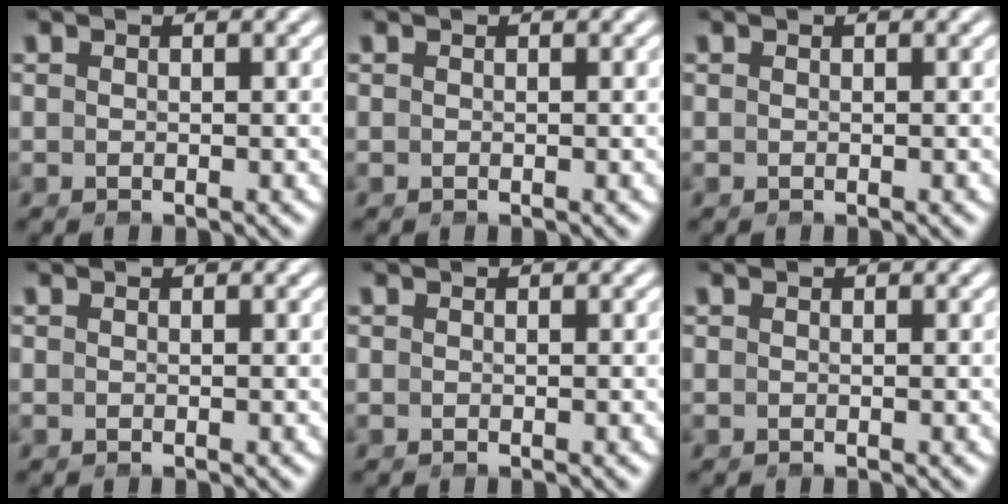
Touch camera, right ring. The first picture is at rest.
{"total": 0.0}
{"total": 0.0}
{"total": 0.0}
{"total": 0.0}
{"total": 0.0}